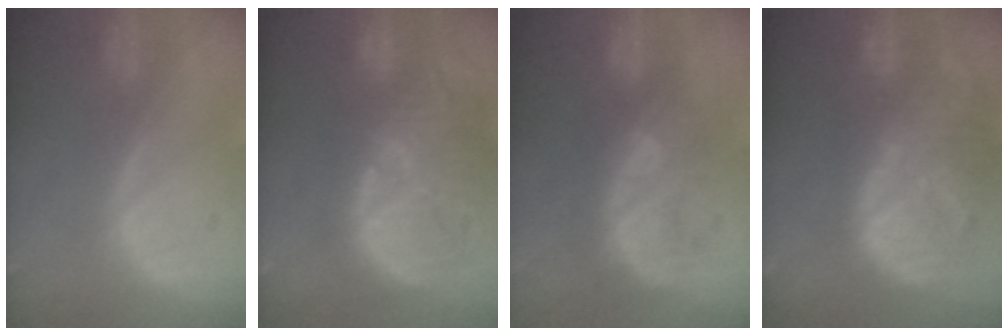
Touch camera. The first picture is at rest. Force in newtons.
{"total": 13.5, "press": 12.5, "slide": 5.0}
{"total": 8.8, "press": 7.6, "slide": 4.5}
{"total": 12.8, "press": 11.2, "slide": 6.3}